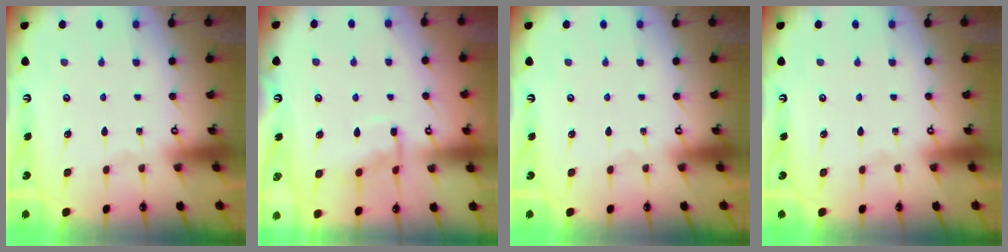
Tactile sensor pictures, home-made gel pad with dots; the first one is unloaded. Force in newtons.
{"total": 7.6, "press": 7.6, "slide": 0.3}
{"total": 0.0}
{"total": 0.0}